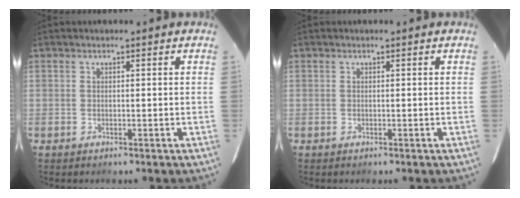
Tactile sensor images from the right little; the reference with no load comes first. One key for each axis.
{"total": 0.0}